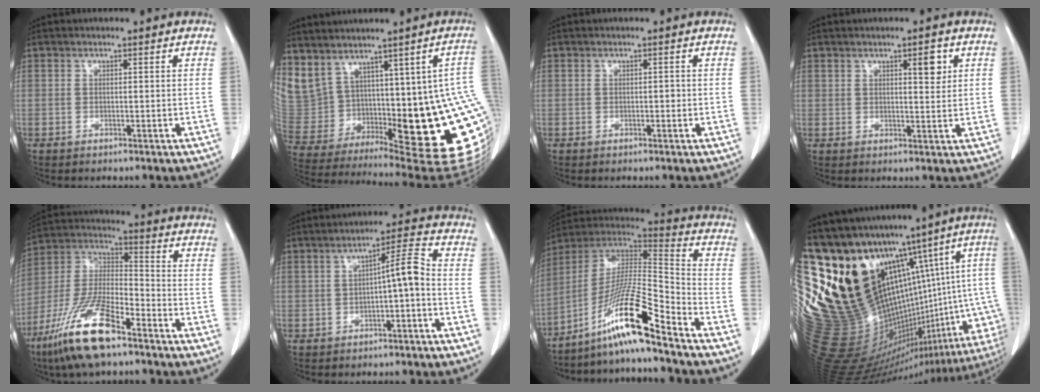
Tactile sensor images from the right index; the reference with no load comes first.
{"total": 24.5, "force": [2.8, 8.3, 22.8], "torque": [-0.323, 0.004, 0.078]}
{"total": 0.6, "force": [-0.1, 0.3, 0.5], "torque": [-0.005, 0.003, -0.003]}
{"total": 3.3, "force": [1.7, 1.1, 2.7], "torque": [-0.036, -0.003, 0.026]}
{"total": 15.6, "force": [-10.0, 3.8, 11.3], "torque": [-0.238, -0.013, -0.190]}
{"total": 5.3, "force": [-0.6, 0.8, 5.2], "torque": [-0.079, 0.023, -0.008]}
{"total": 15.9, "force": [-11.1, -0.5, 11.4], "torque": [-0.208, 0.006, -0.201]}
{"total": 33.9, "force": [13.7, 16.0, 26.5], "torque": [-0.440, 0.051, 0.271]}